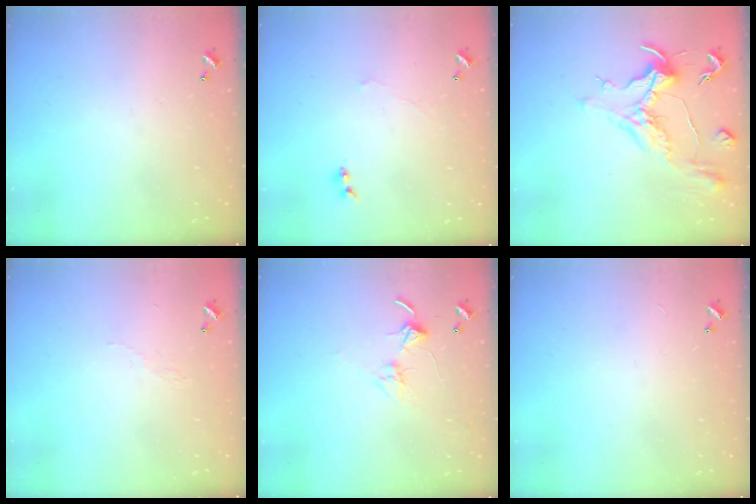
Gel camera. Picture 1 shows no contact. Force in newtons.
{"total": 0.7, "press": 0.1, "slide": 0.7}
{"total": 1.6, "press": 1.5, "slide": 0.6}
{"total": 2.9, "press": 2.9, "slide": 0.5}
{"total": 2.8, "press": 2.8, "slide": 0.2}
{"total": 2.8, "press": 2.8, "slide": 0.3}